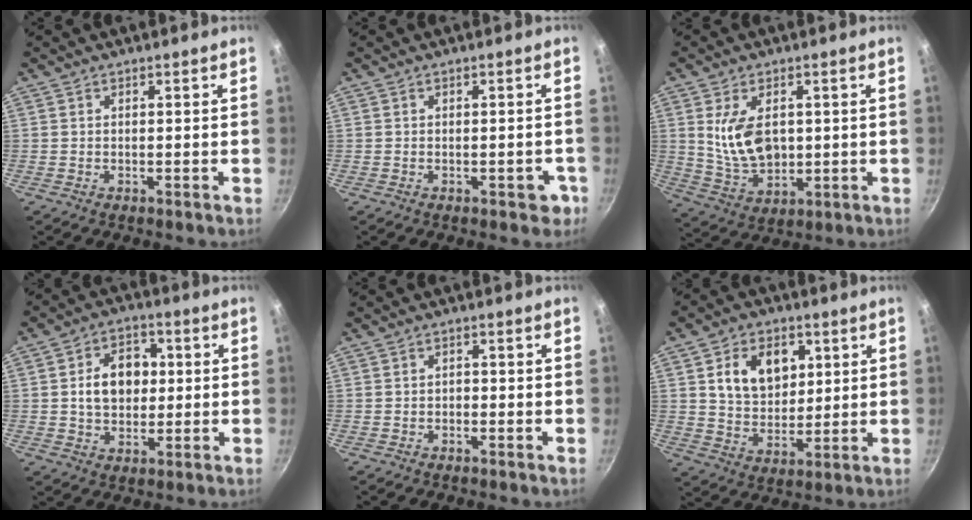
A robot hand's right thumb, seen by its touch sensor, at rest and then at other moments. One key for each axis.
{"total": 3.4, "fx": -1.4, "fy": 1.8, "fz": 2.5, "tx": -0.010, "ty": 0.013, "tz": -0.015}
{"total": 10.8, "fx": 1.6, "fy": 6.8, "fz": 8.2, "tx": -0.133, "ty": -0.022, "tz": 0.045}
{"total": 10.3, "fx": 1.0, "fy": 7.7, "fz": 6.8, "tx": -0.073, "ty": 0.015, "tz": 0.010}
{"total": 1.1, "fx": -0.6, "fy": 0.7, "fz": 0.4, "tx": -0.005, "ty": 0.007, "tz": -0.010}
{"total": 11.9, "fx": 3.7, "fy": 8.7, "fz": 7.3, "tx": -0.088, "ty": -0.013, "tz": 0.064}